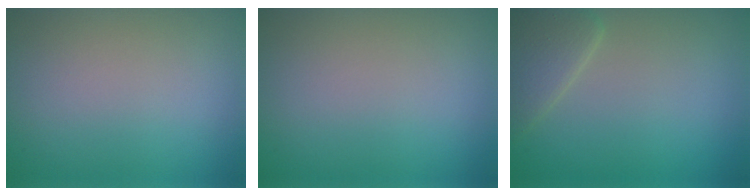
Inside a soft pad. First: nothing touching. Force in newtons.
{"total": 0.0}
{"total": 2.7, "press": 2.6, "slide": 0.2}